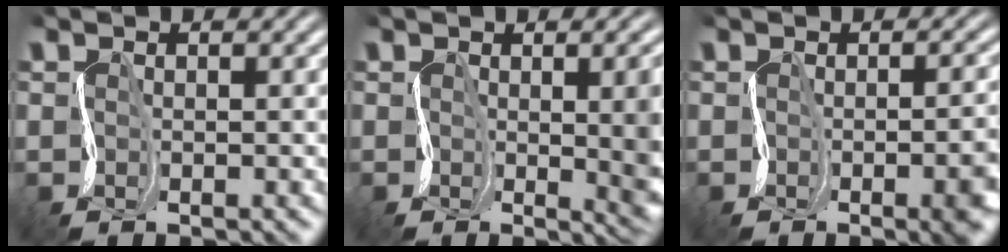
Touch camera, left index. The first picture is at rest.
{"total": 9.8, "force": [0.0, 4.1, 9.0], "torque": [-0.096, -0.002, 0.010]}
{"total": 7.7, "force": [-2.2, 3.1, 6.7], "torque": [-0.048, 0.000, -0.025]}